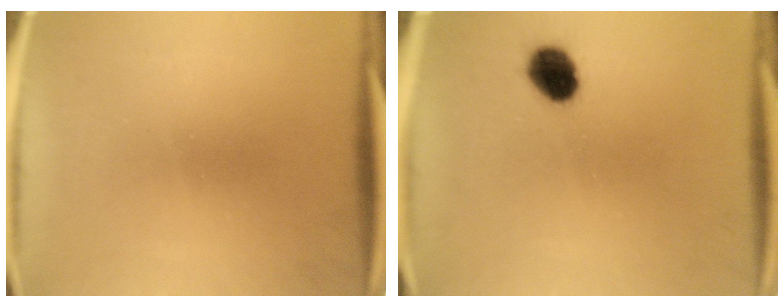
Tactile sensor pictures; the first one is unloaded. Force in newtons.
{"total": 7.0}